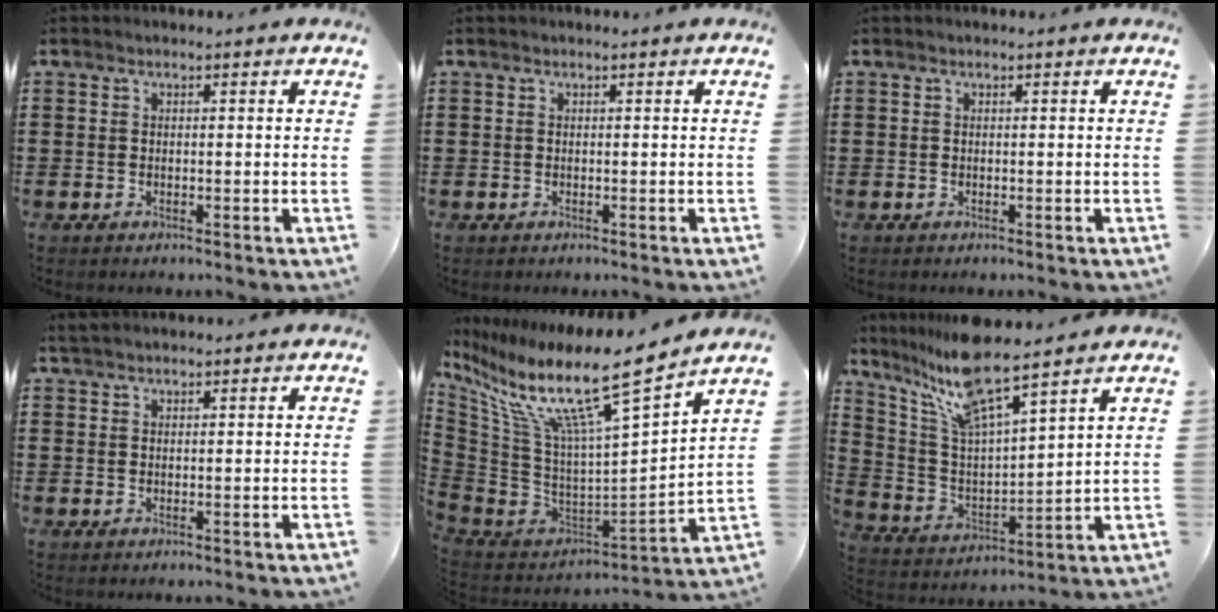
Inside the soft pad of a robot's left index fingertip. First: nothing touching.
{"total": 0.0}
{"total": 0.0}
{"total": 1.3, "force": [1.2, 0.2, 0.5], "torque": [-0.012, 0.001, 0.023]}
{"total": 14.2, "force": [9.3, 1.8, 10.6], "torque": [-0.223, -0.067, 0.143]}
{"total": 10.9, "force": [8.7, 1.1, 6.4], "torque": [-0.154, -0.038, 0.151]}